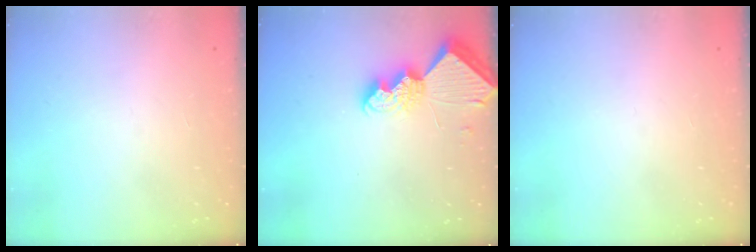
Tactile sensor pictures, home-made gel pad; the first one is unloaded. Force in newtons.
{"total": 8.8, "press": 8.7, "slide": 0.8}
{"total": 0.0}